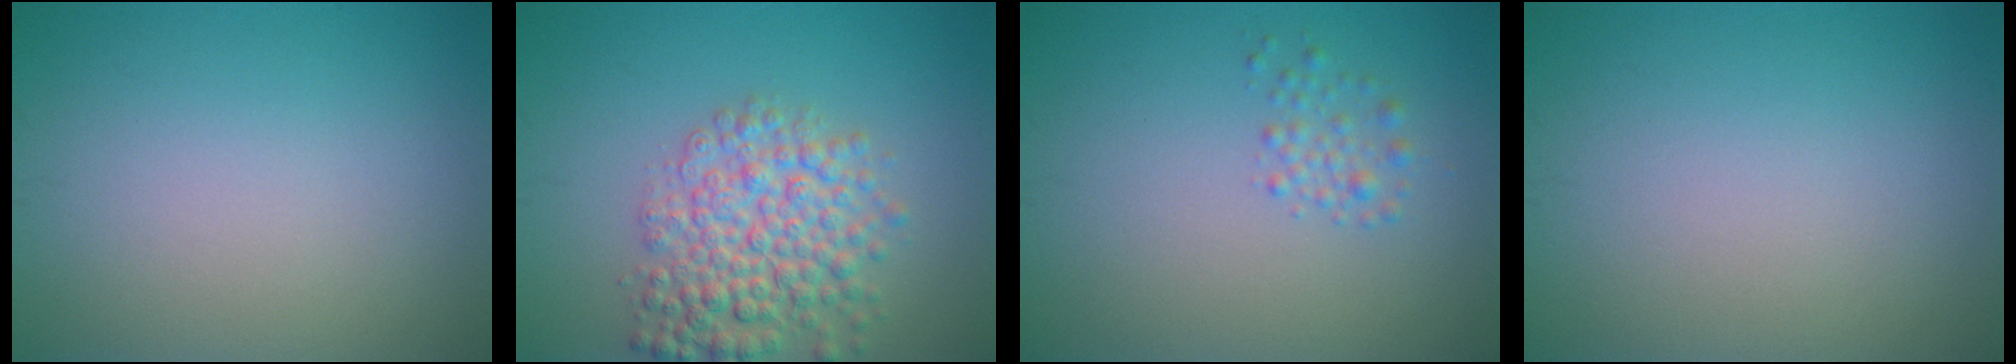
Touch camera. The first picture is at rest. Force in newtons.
{"total": 5.9, "press": 5.9, "slide": 0.2}
{"total": 1.4, "press": 1.3, "slide": 0.1}
{"total": 0.0}